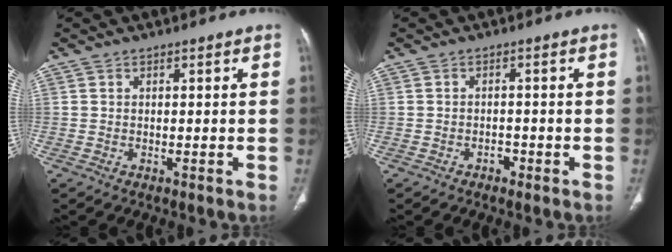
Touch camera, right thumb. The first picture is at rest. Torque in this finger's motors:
{"motor_torque": [0.67, -0.14, 0.33, -0.23, -0.02]}